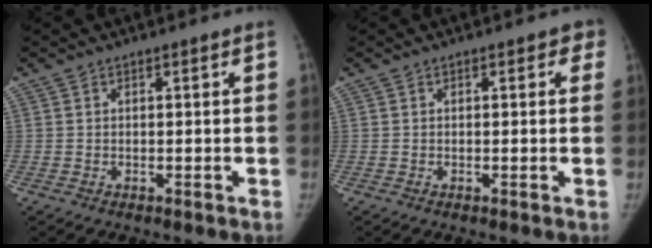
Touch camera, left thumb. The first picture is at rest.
{"total": 1.8, "force": [0.7, 1.2, 1.2], "torque": [0.014, 0.005, 0.001]}